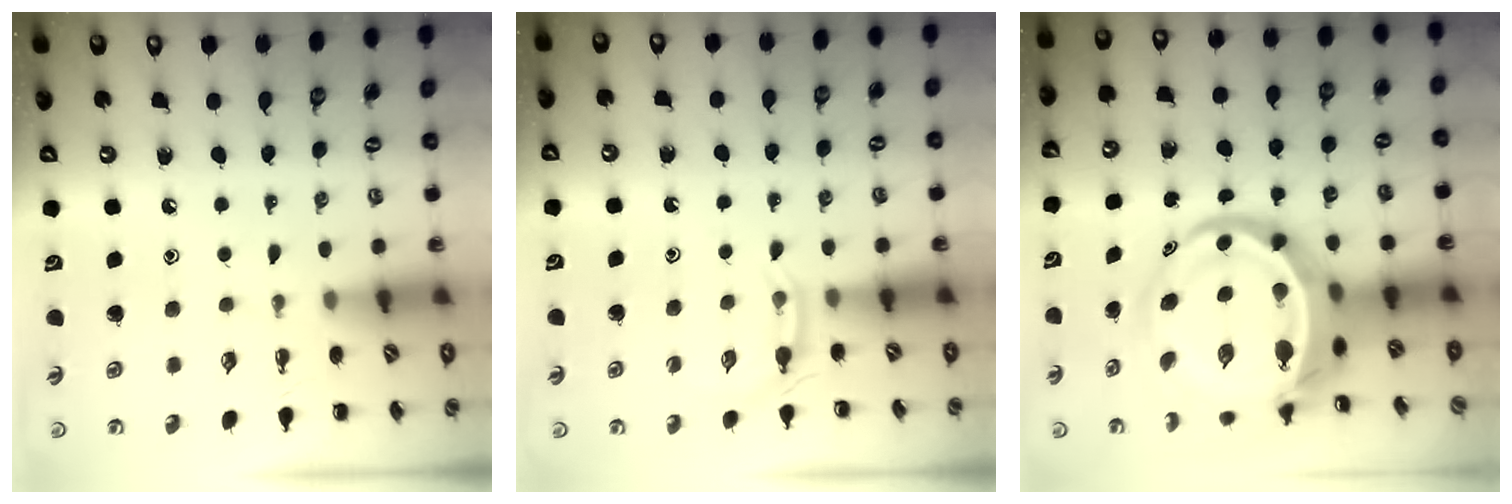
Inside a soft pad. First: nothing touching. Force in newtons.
{"total": 3.5, "press": 3.3, "slide": 1.2}
{"total": 11.8, "press": 11.4, "slide": 3.3}